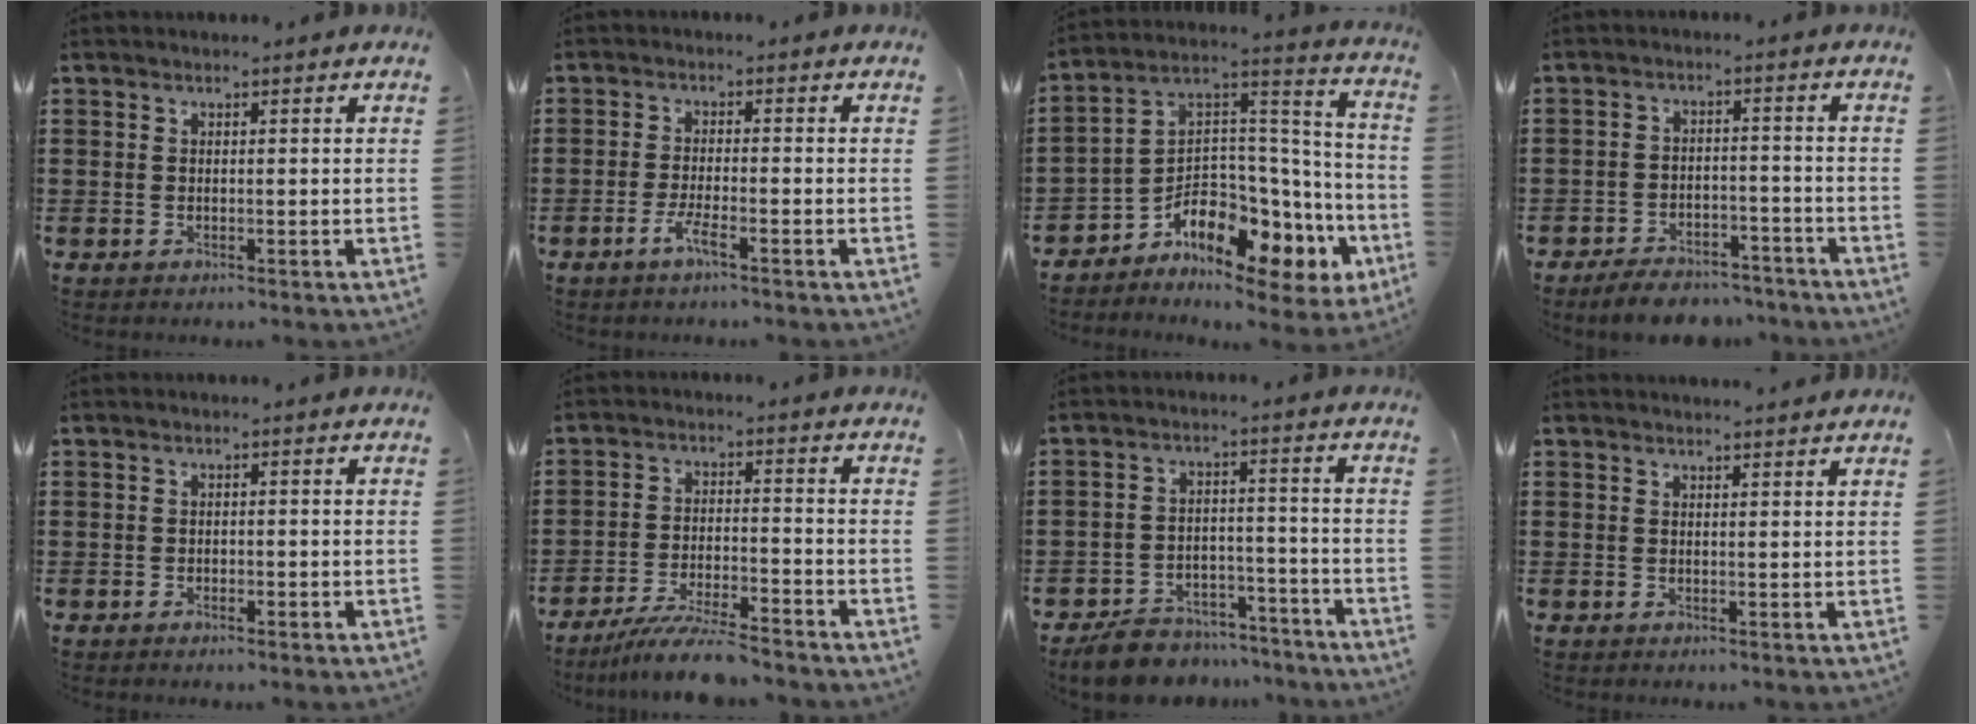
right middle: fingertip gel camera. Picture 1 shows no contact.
{"total": 3.2, "force": [-1.9, 0.2, 2.6], "torque": [-0.059, -0.006, -0.037]}
{"total": 7.9, "force": [-5.6, 3.6, 4.3], "torque": [-0.091, -0.022, -0.107]}
{"total": 5.2, "force": [-5.0, 0.9, 1.3], "torque": [-0.020, 0.008, -0.096]}
{"total": 0.8, "force": [-0.6, 0.2, 0.4], "torque": [-0.011, -0.006, -0.009]}
{"total": 6.9, "force": [-6.2, 0.1, 3.0], "torque": [-0.064, -0.011, -0.117]}
{"total": 6.2, "force": [-6.0, 1.5, 0.6], "torque": [-0.014, 0.021, -0.119]}
{"total": 1.3, "force": [1.2, -0.1, 0.2], "torque": [0.002, -0.004, 0.021]}